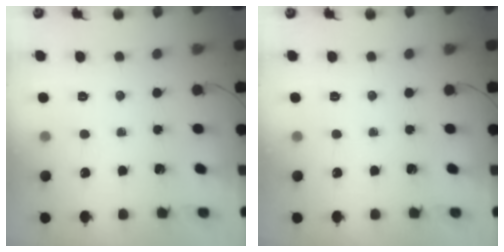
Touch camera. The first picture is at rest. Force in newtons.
{"total": 0.0}